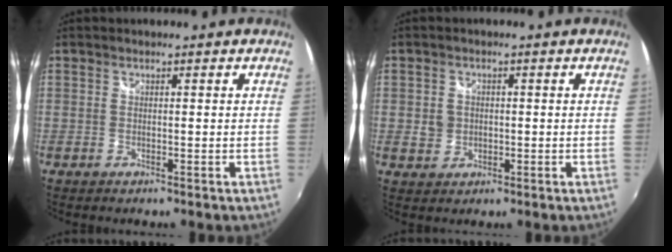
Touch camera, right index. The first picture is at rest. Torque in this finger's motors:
{"motor_torque": [0.28, 0.09, 0.00, 0.00]}